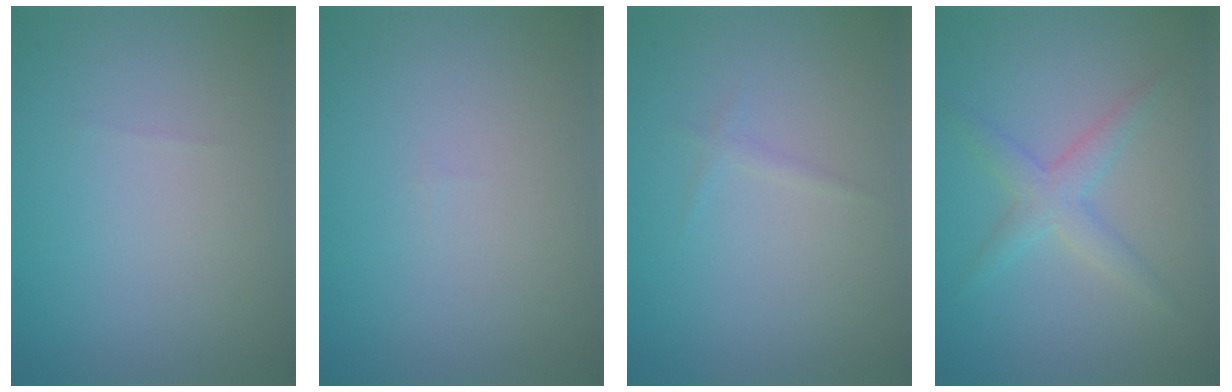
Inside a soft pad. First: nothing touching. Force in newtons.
{"total": 0.0}
{"total": 0.6, "press": 0.6, "slide": 0.1}
{"total": 2.6, "press": 2.6, "slide": 0.1}